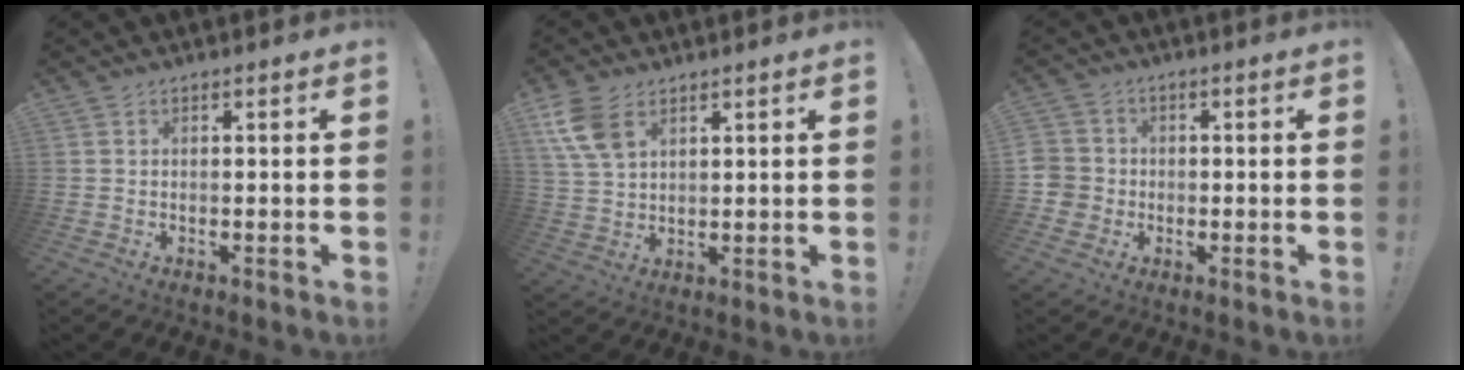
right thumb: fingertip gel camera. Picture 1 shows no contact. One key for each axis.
{"total": 9.2, "fx": 4.8, "fy": 5.6, "fz": 5.6, "tx": -0.106, "ty": -0.010, "tz": 0.095}
{"total": 5.6, "fx": -1.0, "fy": 5.3, "fz": 1.4, "tx": -0.027, "ty": 0.011, "tz": -0.021}